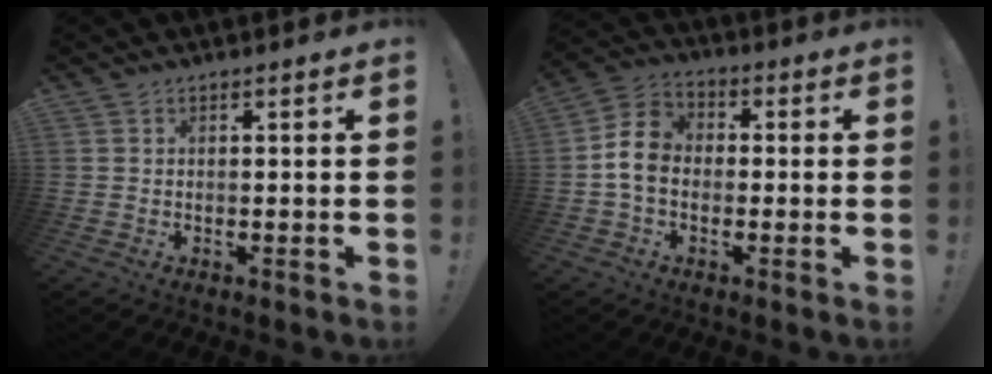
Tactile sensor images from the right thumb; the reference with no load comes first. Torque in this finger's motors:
{"motor_torque": [0.35, 0.21, 0.33, -0.17, 0.10]}